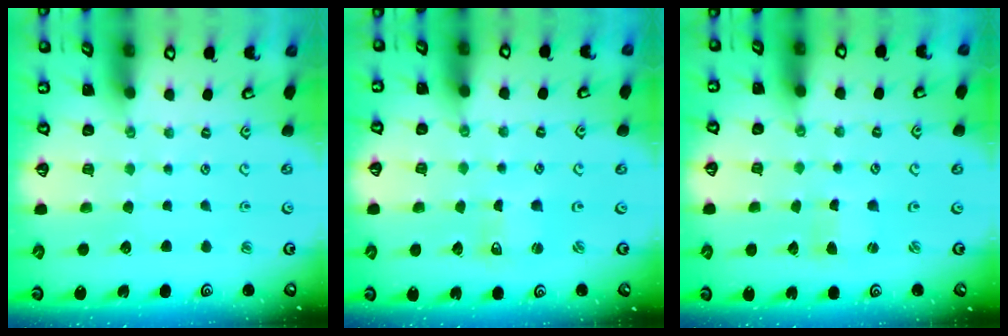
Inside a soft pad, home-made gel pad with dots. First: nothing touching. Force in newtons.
{"total": 1.0, "press": 1.0, "slide": 0.2}
{"total": 0.8, "press": 0.8, "slide": 0.2}